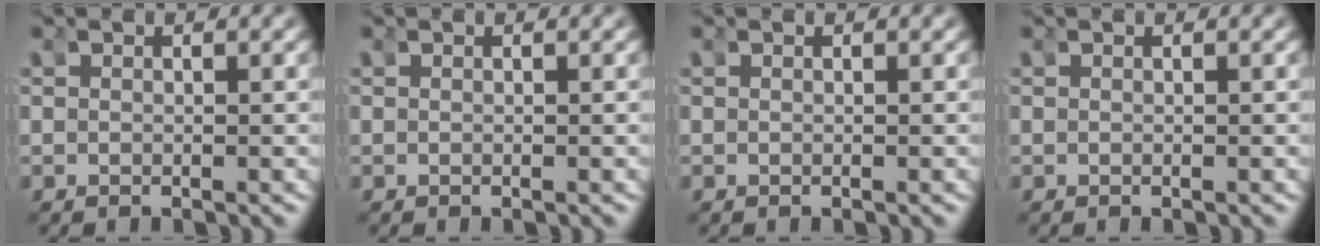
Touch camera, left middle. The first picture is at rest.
{"total": 0.0}
{"total": 0.0}
{"total": 0.0}